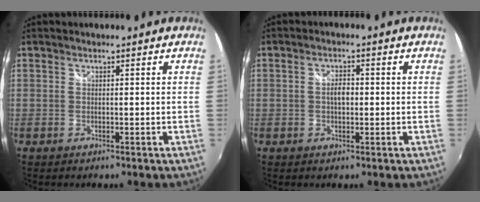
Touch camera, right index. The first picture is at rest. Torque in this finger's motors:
{"motor_torque": [0.00, 0.00, 0.03, 0.05]}